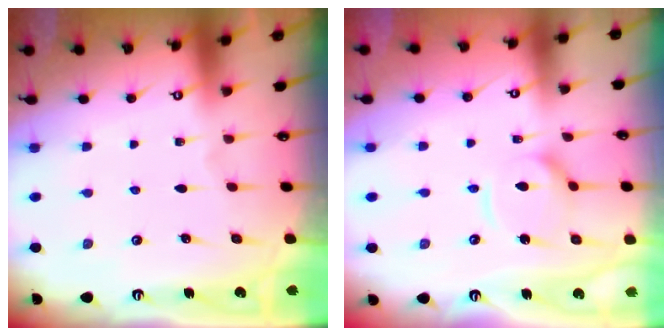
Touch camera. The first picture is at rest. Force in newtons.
{"total": 9.7, "press": 9.7, "slide": 1.0}